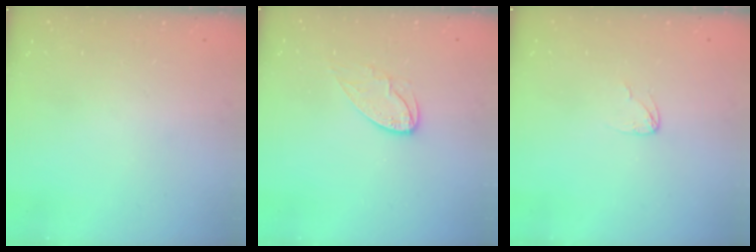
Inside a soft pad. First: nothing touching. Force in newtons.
{"total": 7.1, "press": 7.1, "slide": 0.5}
{"total": 2.7, "press": 2.7, "slide": 0.1}